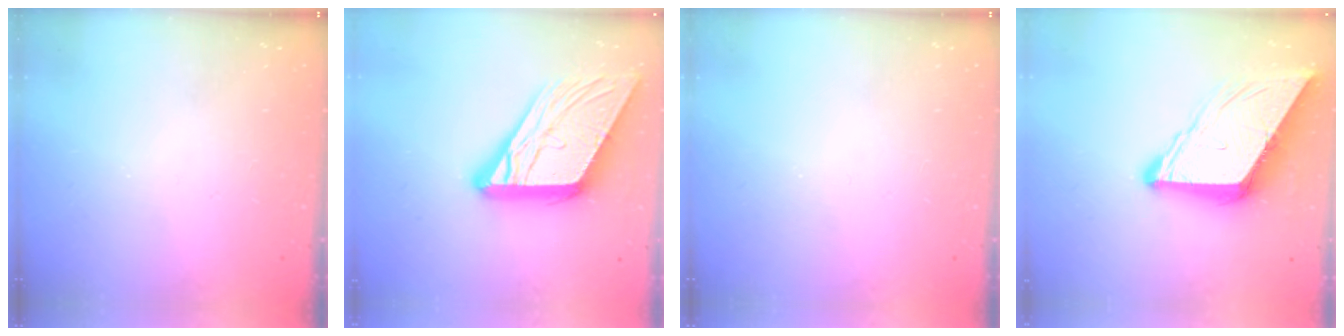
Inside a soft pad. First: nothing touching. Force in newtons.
{"total": 18.0, "press": 17.8, "slide": 2.4}
{"total": 0.0}
{"total": 10.3, "press": 10.3, "slide": 1.1}